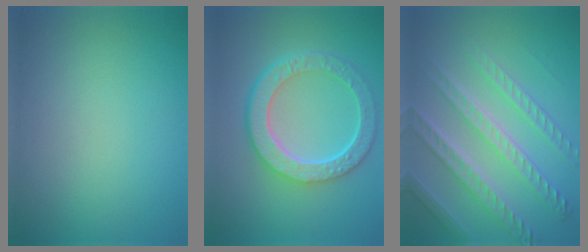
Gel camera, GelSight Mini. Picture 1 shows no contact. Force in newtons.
{"total": 6.5, "press": 4.9, "slide": 4.3}
{"total": 5.1, "press": 4.9, "slide": 1.7}